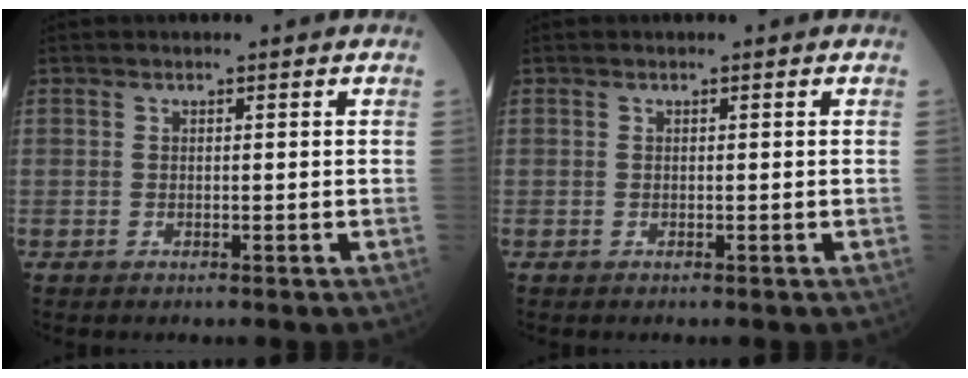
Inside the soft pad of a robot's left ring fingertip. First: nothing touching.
{"total": 0.0}